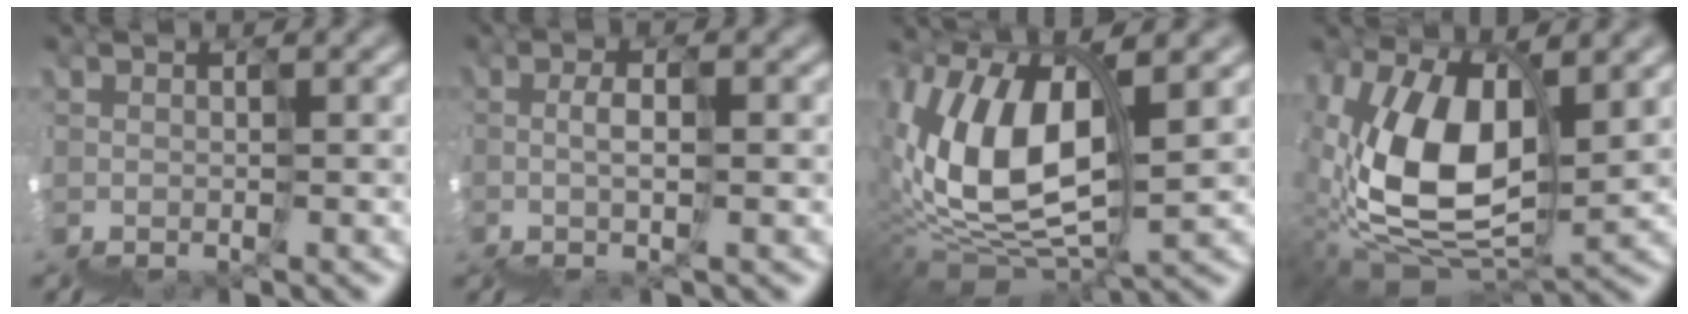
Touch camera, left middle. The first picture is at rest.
{"total": 1.5, "force": [0.1, 0.2, 1.4], "torque": [0.004, 0.015, -0.003]}
{"total": 7.0, "force": [2.5, 3.5, 5.5], "torque": [-0.133, 0.016, 0.041]}
{"total": 6.5, "force": [2.2, 3.4, 5.0], "torque": [-0.107, 0.015, 0.032]}